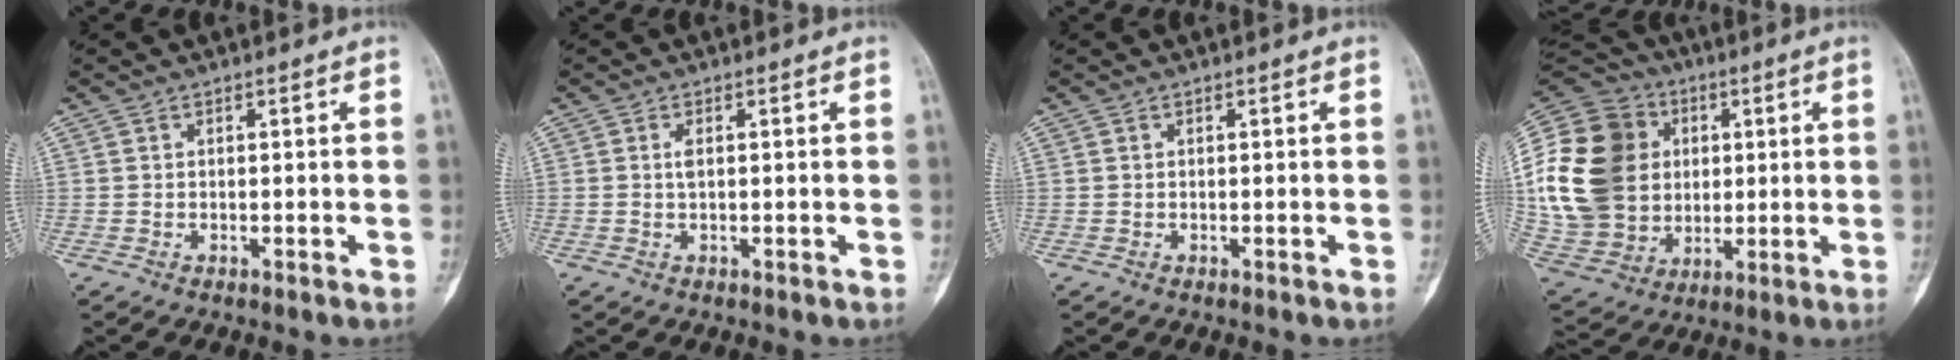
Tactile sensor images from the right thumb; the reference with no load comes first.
{"total": 1.2, "force": [0.1, 0.5, 1.1], "torque": [-0.024, 0.000, 0.003]}
{"total": 0.0}
{"total": 26.2, "force": [3.7, 21.2, 15.0], "torque": [-0.309, 0.020, 0.083]}